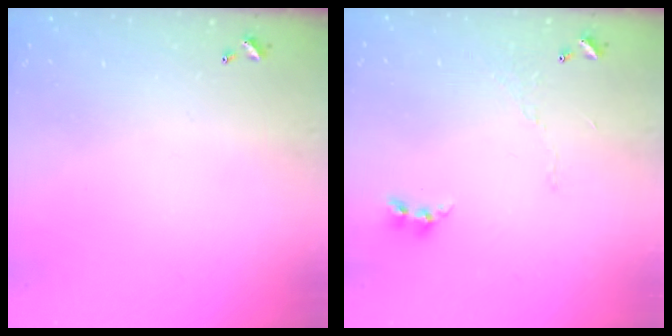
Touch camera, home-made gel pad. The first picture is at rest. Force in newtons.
{"total": 5.6, "press": 5.6, "slide": 0.4}